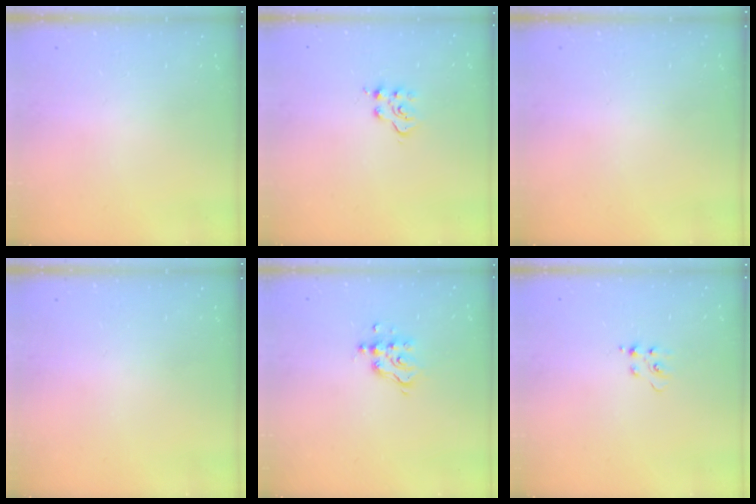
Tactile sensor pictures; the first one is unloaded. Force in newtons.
{"total": 4.2, "press": 4.2, "slide": 0.6}
{"total": 0.0}
{"total": 0.0}
{"total": 7.3, "press": 7.2, "slide": 0.5}
{"total": 5.3, "press": 5.3, "slide": 0.5}